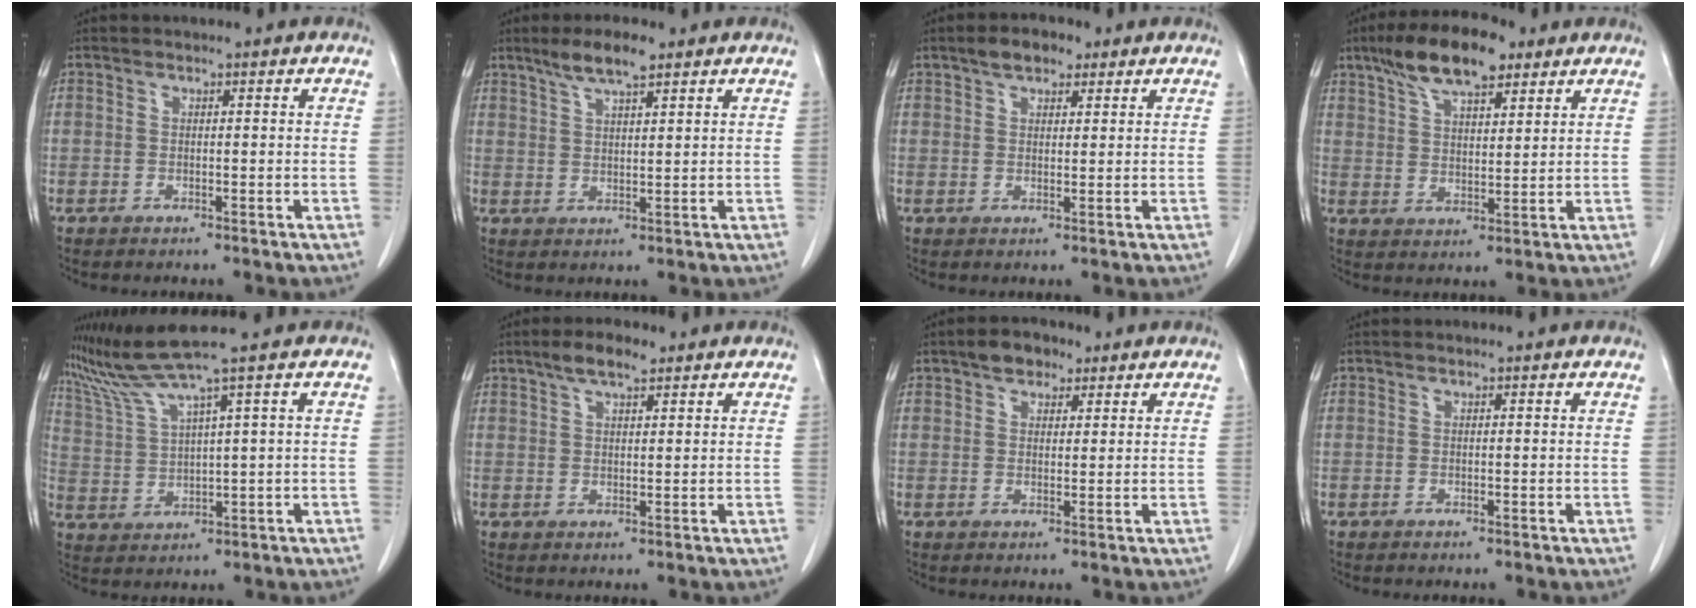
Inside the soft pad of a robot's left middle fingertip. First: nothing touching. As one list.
[{"total": 5.5, "force": [3.9, 0.9, 3.7], "torque": [-0.076, 0.006, 0.072]}, {"total": 4.0, "force": [2.6, 2.0, 2.2], "torque": [-0.039, 0.012, 0.044]}, {"total": 10.7, "force": [7.2, 3.6, 7.1], "torque": [-0.128, 0.016, 0.126]}, {"total": 5.9, "force": [4.8, -2.5, 2.4], "torque": [-0.062, -0.002, 0.107]}, {"total": 4.4, "force": [3.1, 1.3, 2.9], "torque": [-0.059, 0.011, 0.054]}, {"total": 3.9, "force": [2.5, 2.3, 1.9], "torque": [-0.032, 0.012, 0.042]}, {"total": 0.0}]